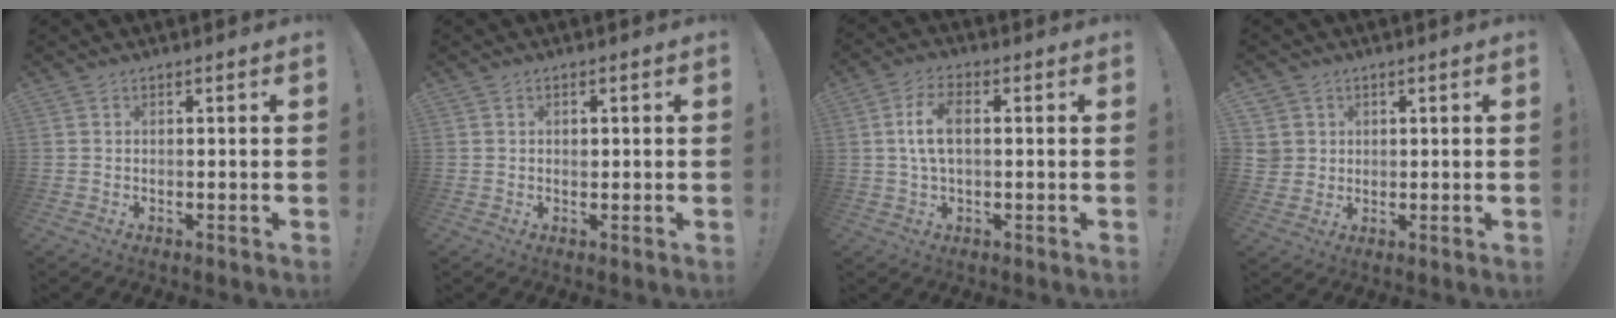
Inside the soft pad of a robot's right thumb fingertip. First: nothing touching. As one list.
[{"total": 0.7, "force": [0.1, 0.6, 0.3], "torque": [-0.002, 0.001, 0.000]}, {"total": 7.7, "force": [0.8, 3.8, 6.6], "torque": [-0.130, 0.006, 0.015]}, {"total": 4.1, "force": [1.5, 3.8, 0.6], "torque": [-0.010, -0.003, 0.029]}]